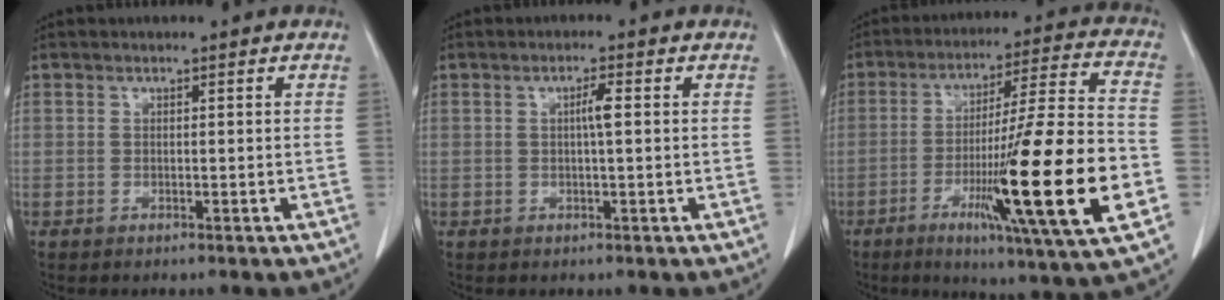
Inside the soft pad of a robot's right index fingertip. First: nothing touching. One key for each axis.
{"total": 2.2, "fx": 0.3, "fy": 0.0, "fz": 2.2, "tx": -0.040, "ty": 0.003, "tz": 0.003}
{"total": 22.3, "fx": -6.2, "fy": -0.2, "fz": 21.4, "tx": -0.334, "ty": -0.020, "tz": -0.101}